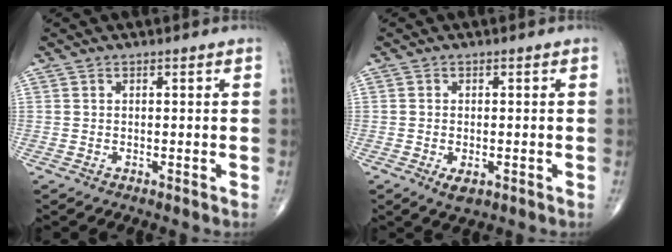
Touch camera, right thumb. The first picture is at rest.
{"total": 2.8, "force": [-1.0, 1.5, 2.2], "torque": [-0.037, -0.003, -0.014]}